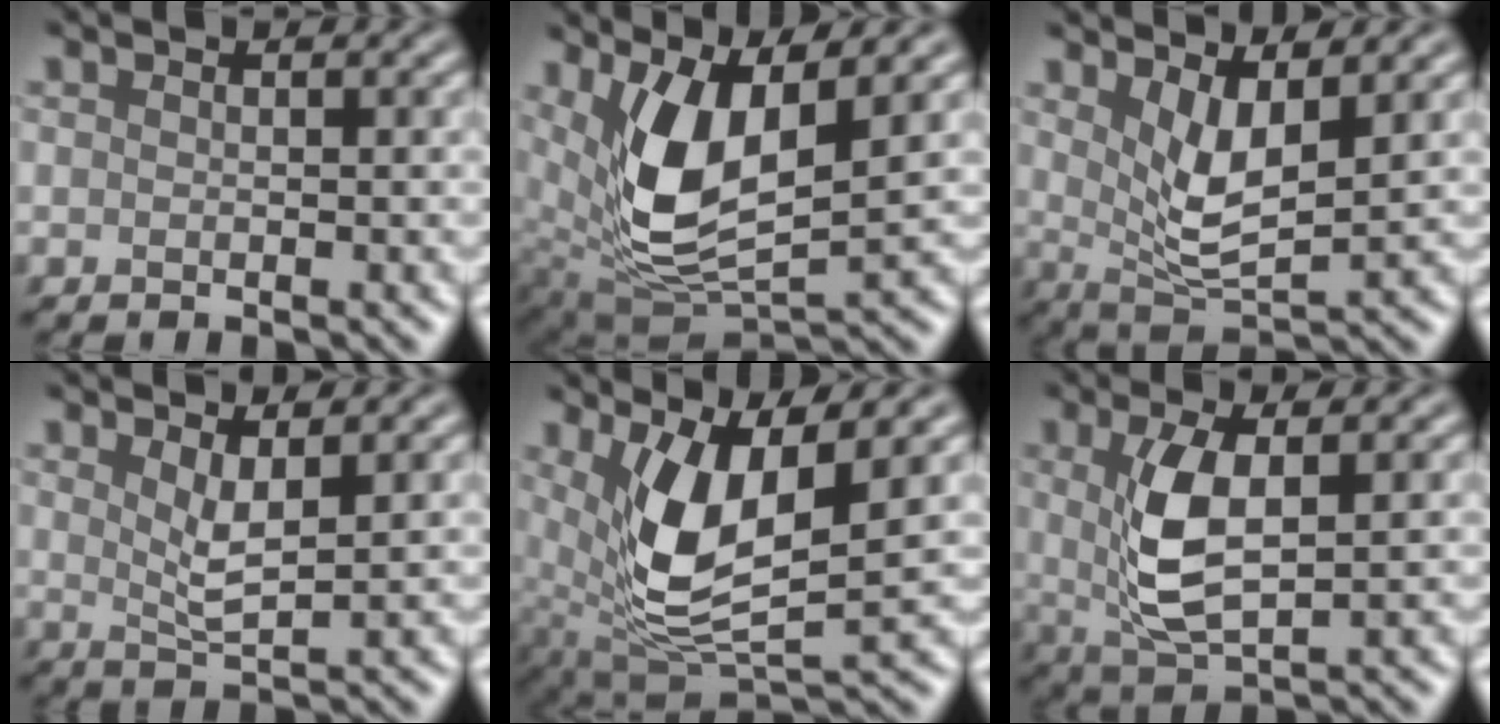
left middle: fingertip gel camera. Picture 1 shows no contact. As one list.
[{"total": 7.6, "force": [2.3, 3.3, 6.4], "torque": [-0.145, -0.018, 0.053]}, {"total": 4.1, "force": [1.5, 1.3, 3.6], "torque": [-0.074, -0.015, 0.039]}, {"total": 2.2, "force": [0.9, 0.4, 2.0], "torque": [-0.039, -0.009, 0.024]}, {"total": 7.9, "force": [1.8, 2.9, 7.1], "torque": [-0.156, -0.014, 0.044]}, {"total": 4.8, "force": [0.4, 1.7, 4.5], "torque": [-0.102, -0.007, 0.022]}]